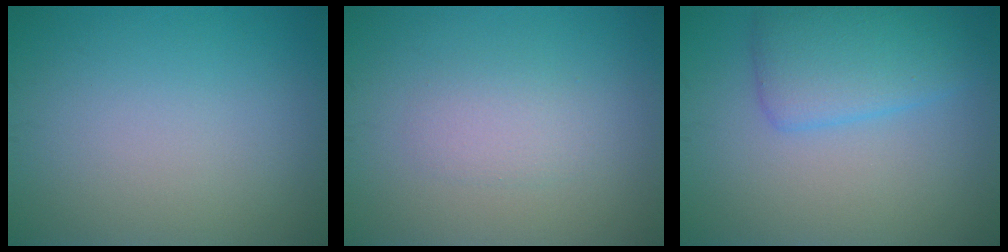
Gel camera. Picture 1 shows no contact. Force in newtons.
{"total": 1.8, "press": 1.8, "slide": 0.1}
{"total": 4.5, "press": 4.5, "slide": 0.1}